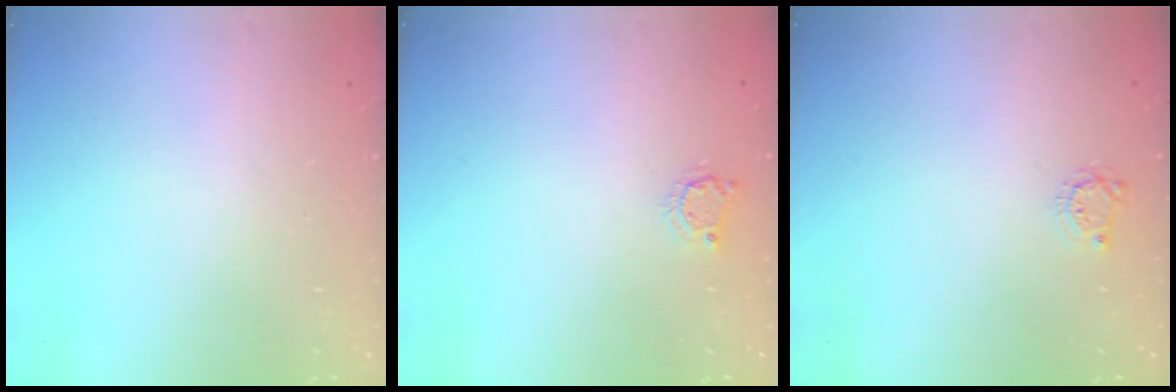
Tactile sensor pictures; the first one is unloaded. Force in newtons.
{"total": 3.7, "press": 3.6, "slide": 0.4}
{"total": 3.4, "press": 3.4, "slide": 0.4}